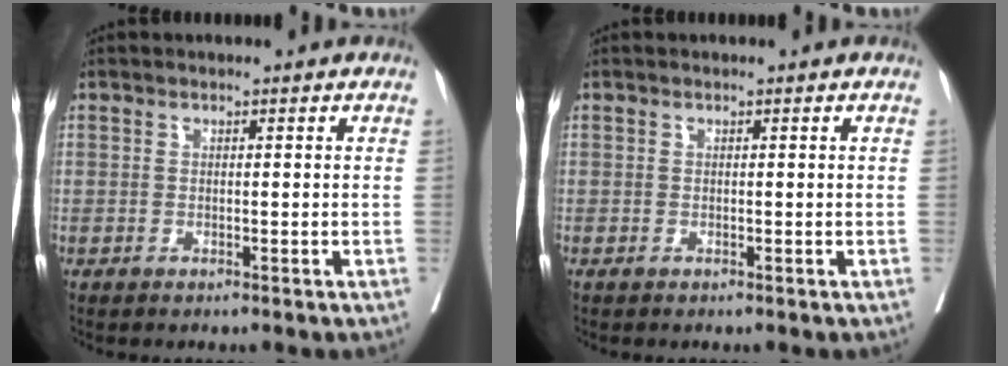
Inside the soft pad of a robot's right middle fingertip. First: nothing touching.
{"total": 0.0}